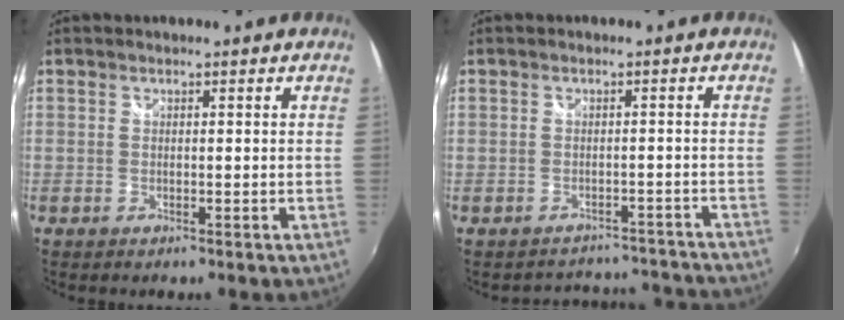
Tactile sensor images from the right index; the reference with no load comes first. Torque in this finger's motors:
{"motor_torque": [-1.37, -0.77, -0.86, -0.21]}